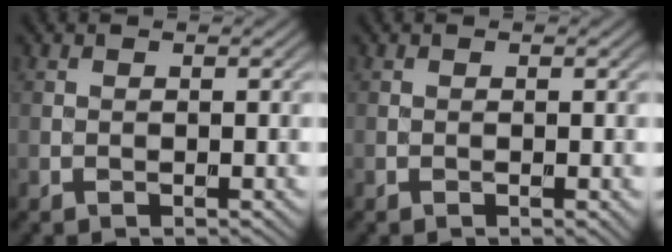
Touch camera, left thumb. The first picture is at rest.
{"total": 0.5, "force": [-0.1, 0.1, 0.5], "torque": [-0.007, -0.002, -0.001]}